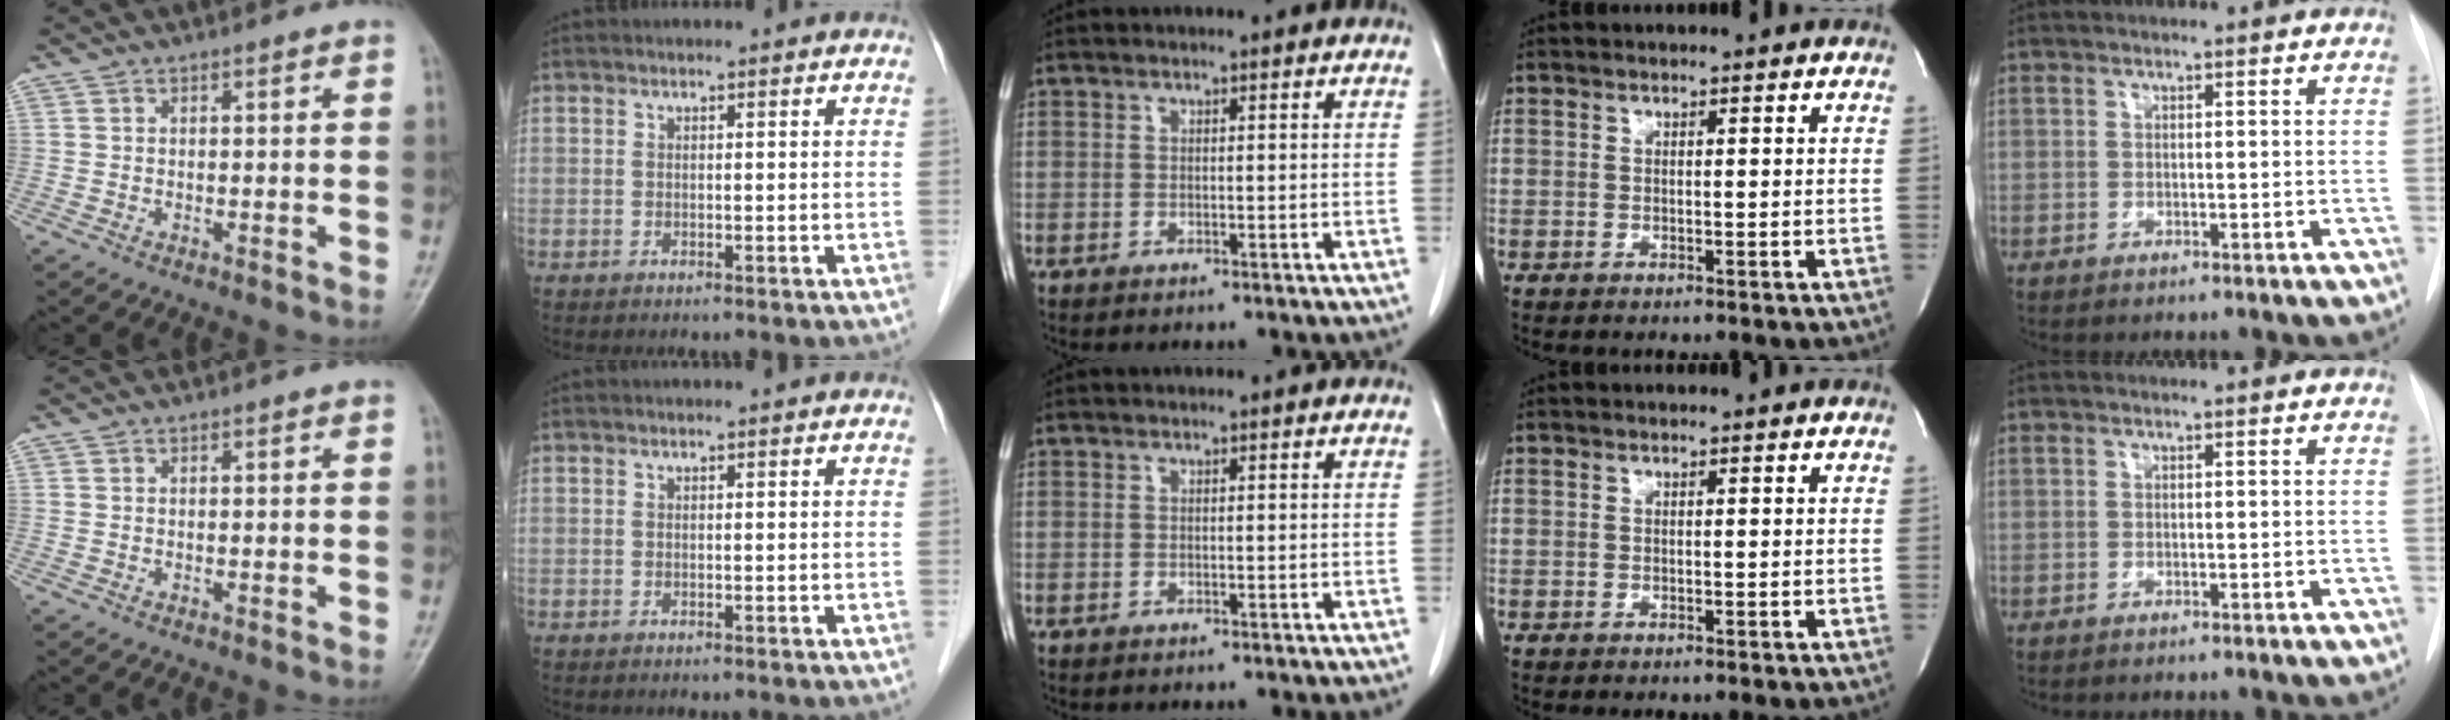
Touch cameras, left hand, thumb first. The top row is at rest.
{}